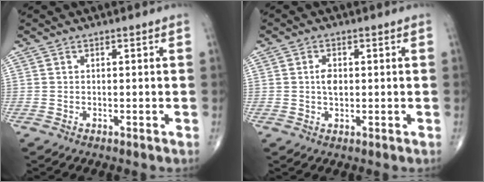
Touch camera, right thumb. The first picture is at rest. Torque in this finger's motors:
{"motor_torque": [0.58, 0.50, 0.41, -0.05, 0.04]}